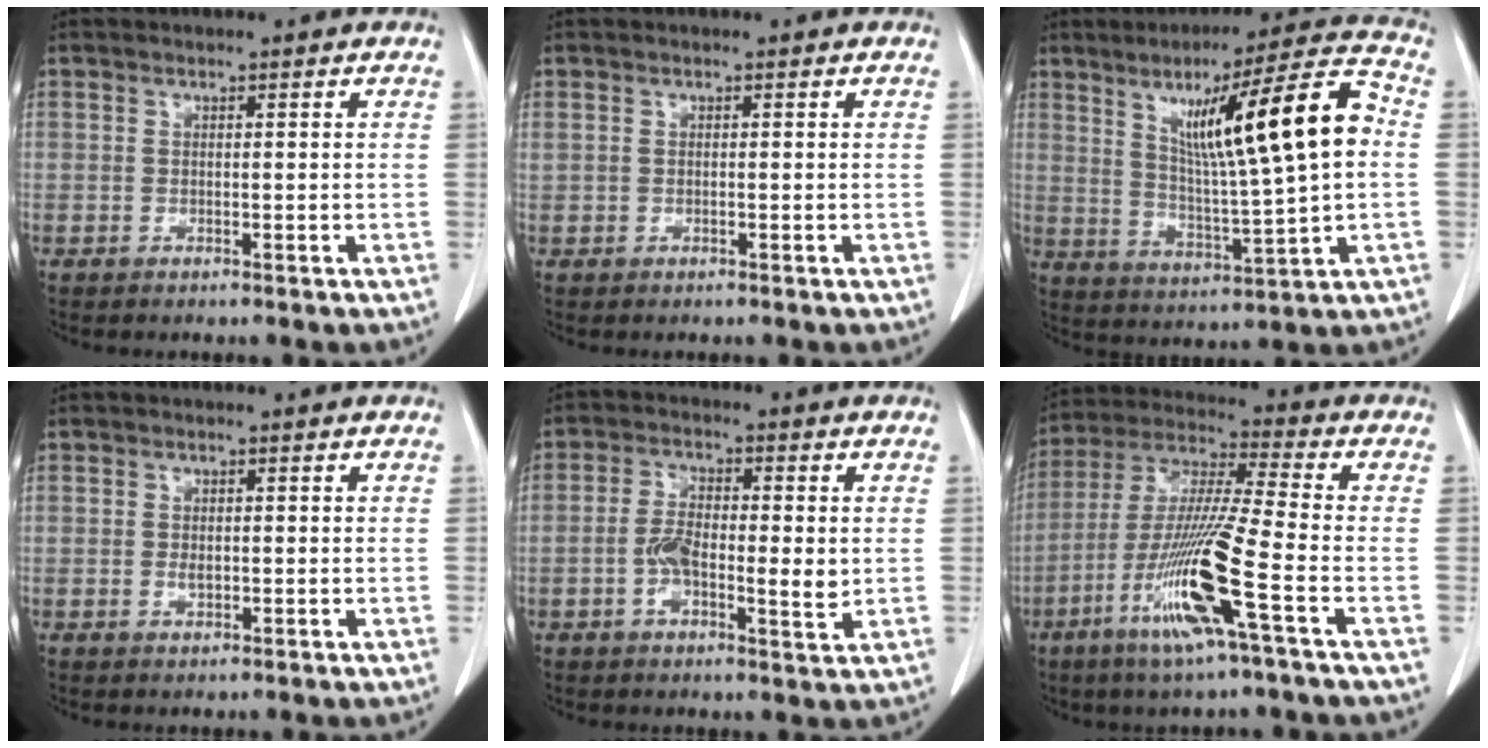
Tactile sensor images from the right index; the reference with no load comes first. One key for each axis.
{"total": 0.0}
{"total": 17.6, "fx": 3.5, "fy": 0.7, "fz": 17.2, "tx": -0.269, "ty": 0.016, "tz": 0.053}
{"total": 1.3, "fx": -0.2, "fy": 0.7, "fz": 1.0, "tx": -0.018, "ty": 0.000, "tz": -0.002}
{"total": 8.0, "fx": -0.9, "fy": 2.7, "fz": 7.5, "tx": -0.135, "ty": 0.002, "tz": -0.020}
{"total": 15.3, "fx": -6.2, "fy": -0.7, "fz": 14.0, "tx": -0.287, "ty": -0.022, "tz": -0.123}